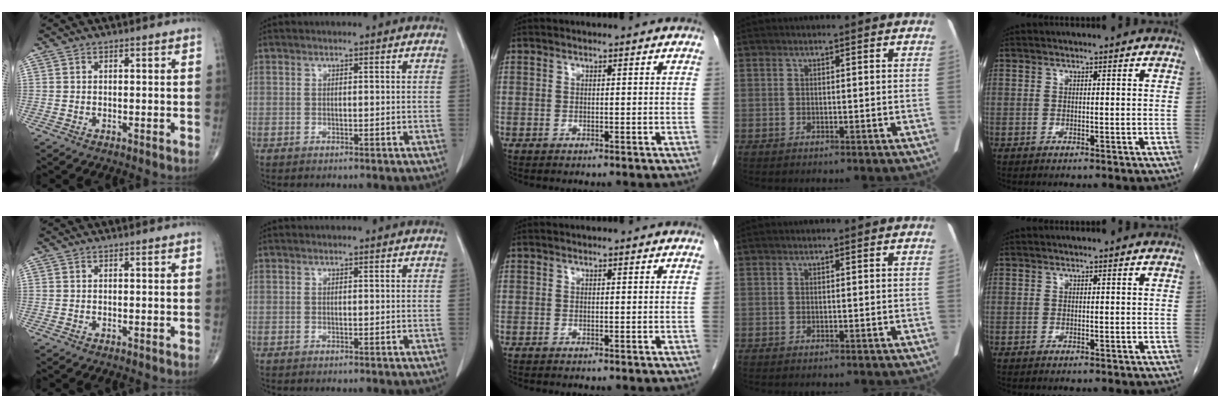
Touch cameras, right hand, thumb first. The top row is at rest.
{}